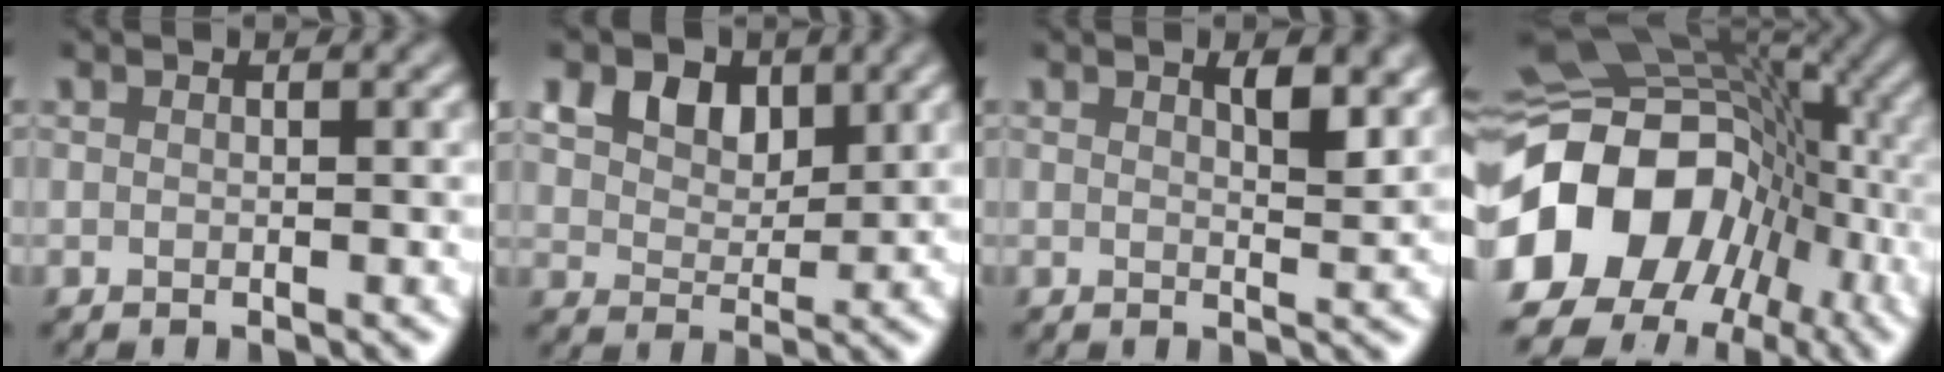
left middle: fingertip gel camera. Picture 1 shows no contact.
{"total": 6.2, "force": [3.4, 4.2, 3.0], "torque": [-0.073, 0.009, 0.059]}
{"total": 2.8, "force": [1.5, 0.8, 2.2], "torque": [-0.031, -0.003, 0.027]}
{"total": 16.4, "force": [-4.2, 13.1, 8.9], "torque": [-0.183, -0.009, -0.074]}